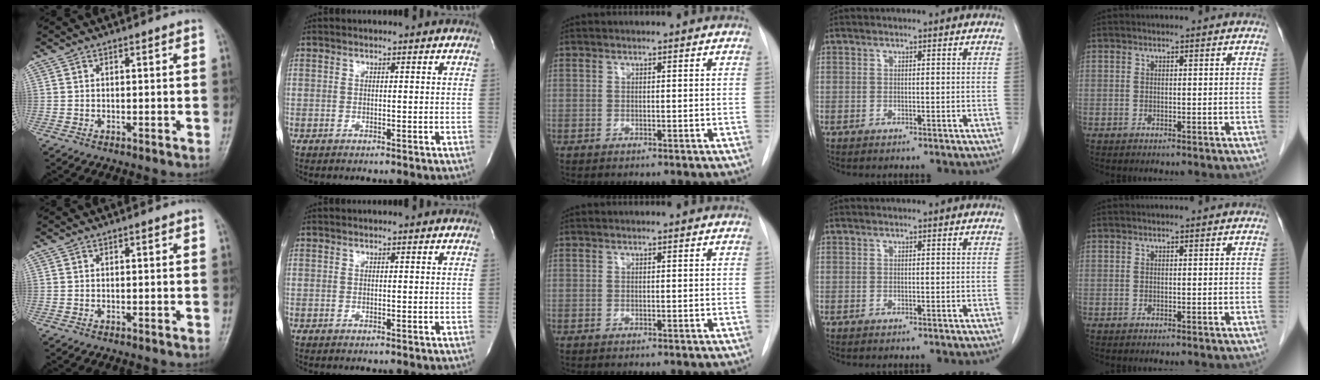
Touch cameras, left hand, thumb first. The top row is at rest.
{}